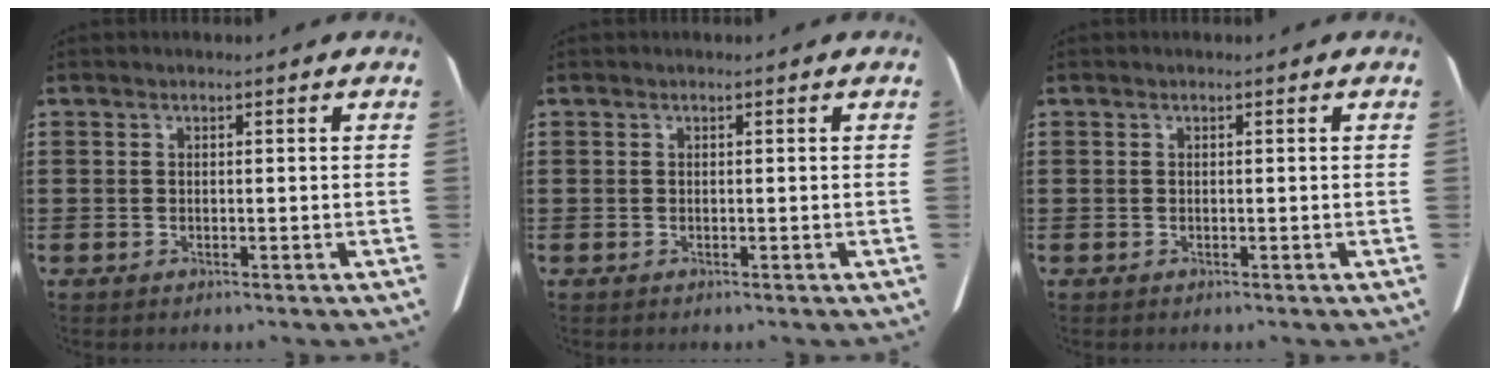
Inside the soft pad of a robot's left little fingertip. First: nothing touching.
{"total": 0.0}
{"total": 0.0}